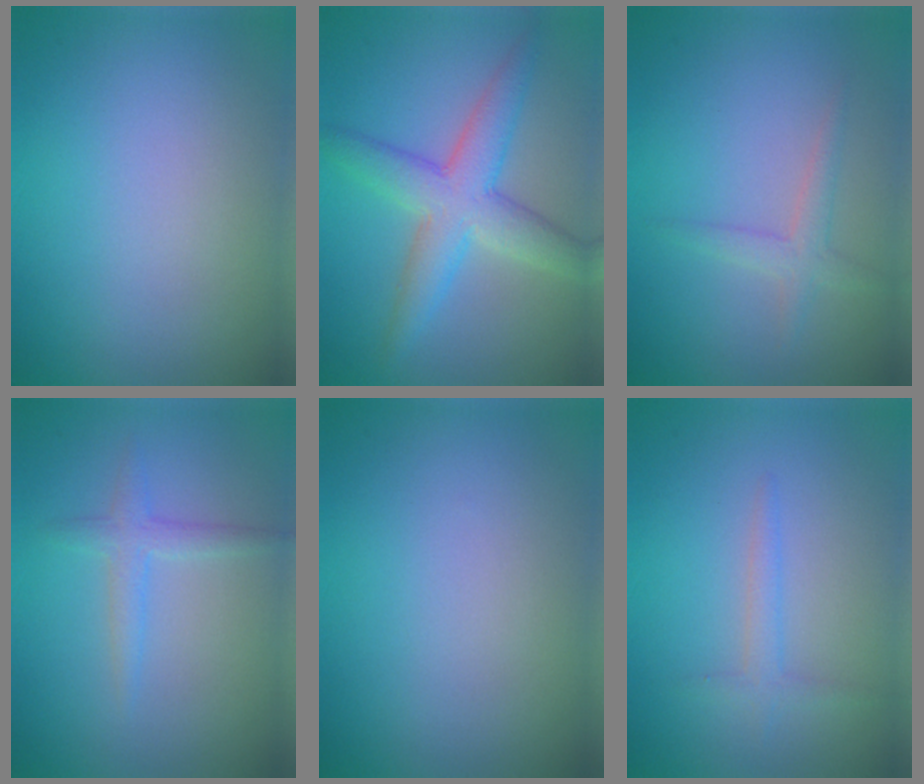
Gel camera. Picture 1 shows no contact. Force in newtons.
{"total": 5.5, "press": 5.5, "slide": 0.1}
{"total": 1.8, "press": 1.8, "slide": 0.0}
{"total": 1.8, "press": 1.8, "slide": 0.1}
{"total": 0.0}
{"total": 1.5, "press": 1.5, "slide": 0.1}